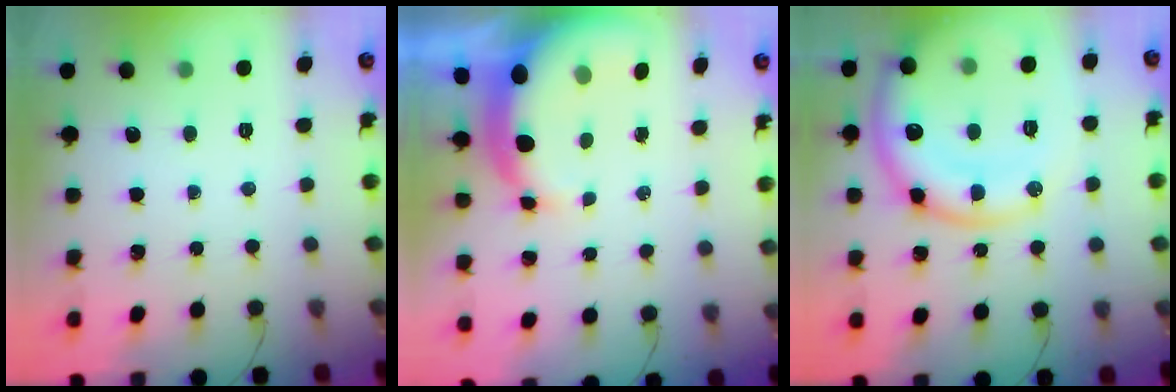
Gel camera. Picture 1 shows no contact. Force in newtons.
{"total": 8.8, "press": 8.7, "slide": 1.6}
{"total": 21.5, "press": 21.4, "slide": 2.2}